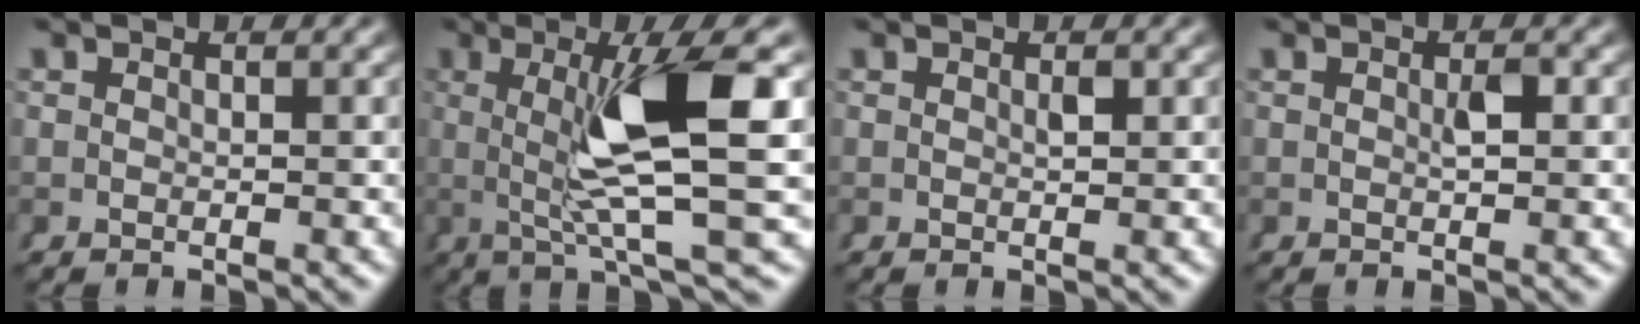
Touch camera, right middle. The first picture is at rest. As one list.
[{"total": 9.1, "force": [0.7, 0.8, 9.0], "torque": [-0.156, -0.001, 0.018]}, {"total": 0.7, "force": [0.2, 0.3, 0.6], "torque": [-0.011, -0.005, 0.003]}, {"total": 1.3, "force": [0.0, 0.4, 1.2], "torque": [-0.019, -0.003, -0.001]}]